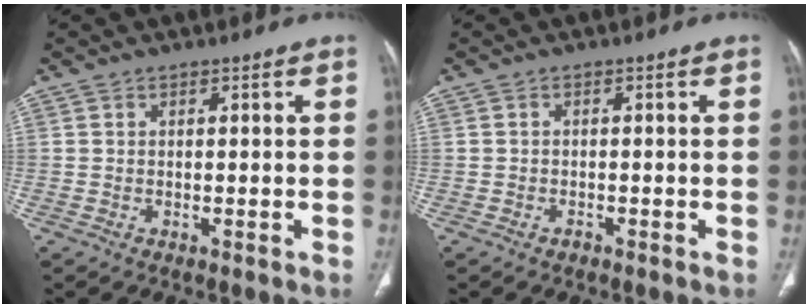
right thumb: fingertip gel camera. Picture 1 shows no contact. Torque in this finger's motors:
{"motor_torque": [-0.42, 0.02, -0.31, 0.21, -0.02]}